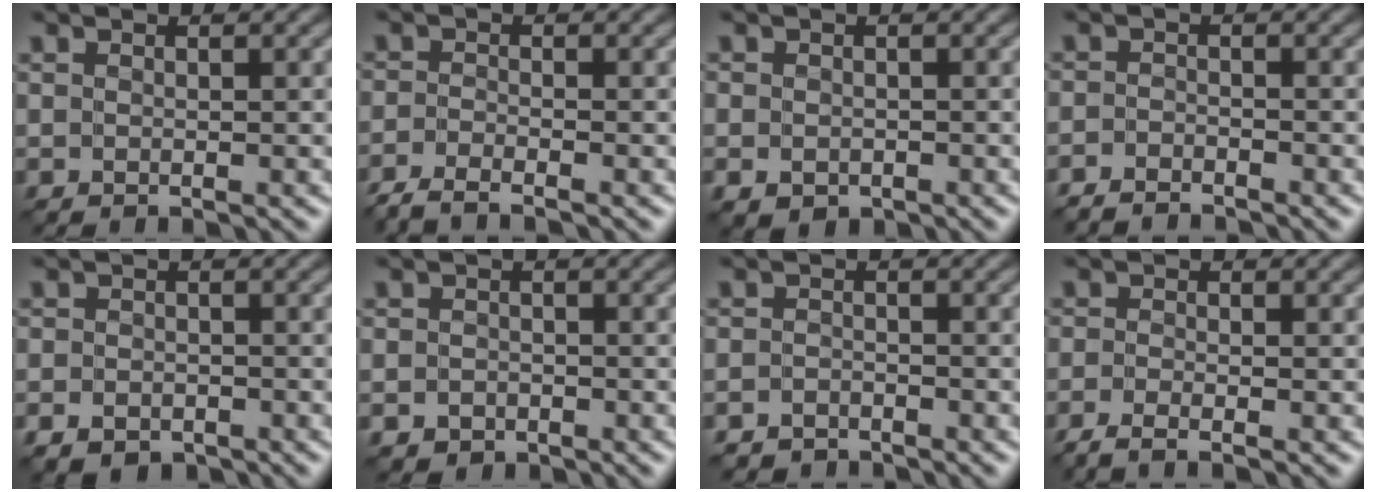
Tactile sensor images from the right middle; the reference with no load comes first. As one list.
[{"total": 2.7, "force": [-2.6, 0.1, 0.9], "torque": [-0.019, -0.006, -0.060]}, {"total": 1.6, "force": [-0.8, 1.2, 0.6], "torque": [-0.009, -0.009, -0.016]}, {"total": 2.7, "force": [-2.7, 0.3, 0.1], "torque": [-0.001, -0.005, -0.059]}, {"total": 2.3, "force": [-1.7, 1.4, 0.7], "torque": [-0.009, -0.004, -0.033]}, {"total": 1.5, "force": [-1.0, 1.1, 0.1], "torque": [0.006, 0.002, -0.020]}, {"total": 2.3, "force": [-2.2, 0.6, -0.5], "torque": [0.016, 0.001, -0.045]}, {"total": 2.2, "force": [-1.9, 0.2, 1.1], "torque": [-0.025, -0.006, -0.046]}]